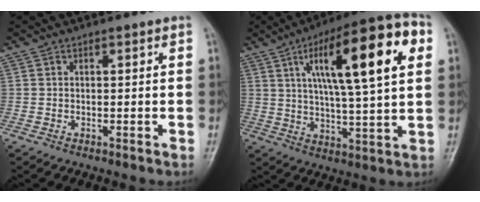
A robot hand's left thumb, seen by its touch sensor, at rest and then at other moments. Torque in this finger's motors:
{"motor_torque": [0.77, 0.79, 1.87, -0.91, 0.46]}